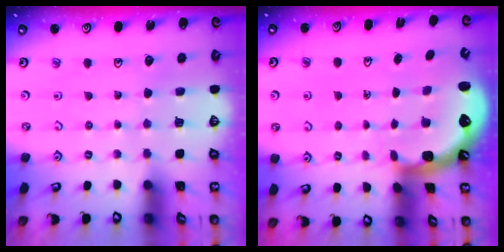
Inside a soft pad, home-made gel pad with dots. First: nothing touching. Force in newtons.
{"total": 1.6, "press": 1.4, "slide": 0.6}